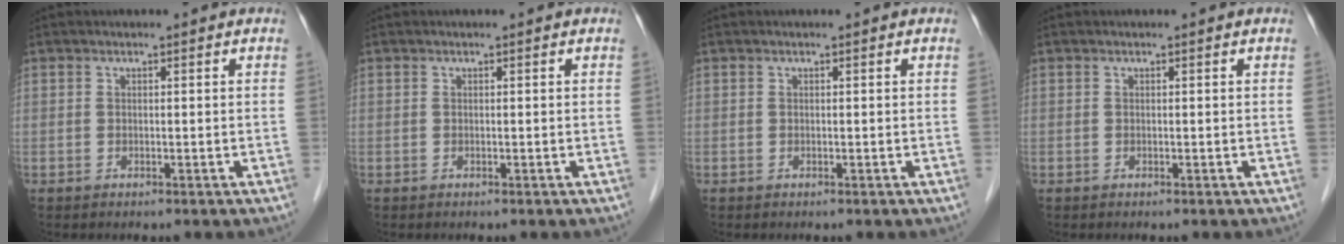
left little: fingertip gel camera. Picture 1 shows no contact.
{"total": 0.0}
{"total": 0.0}
{"total": 0.0}